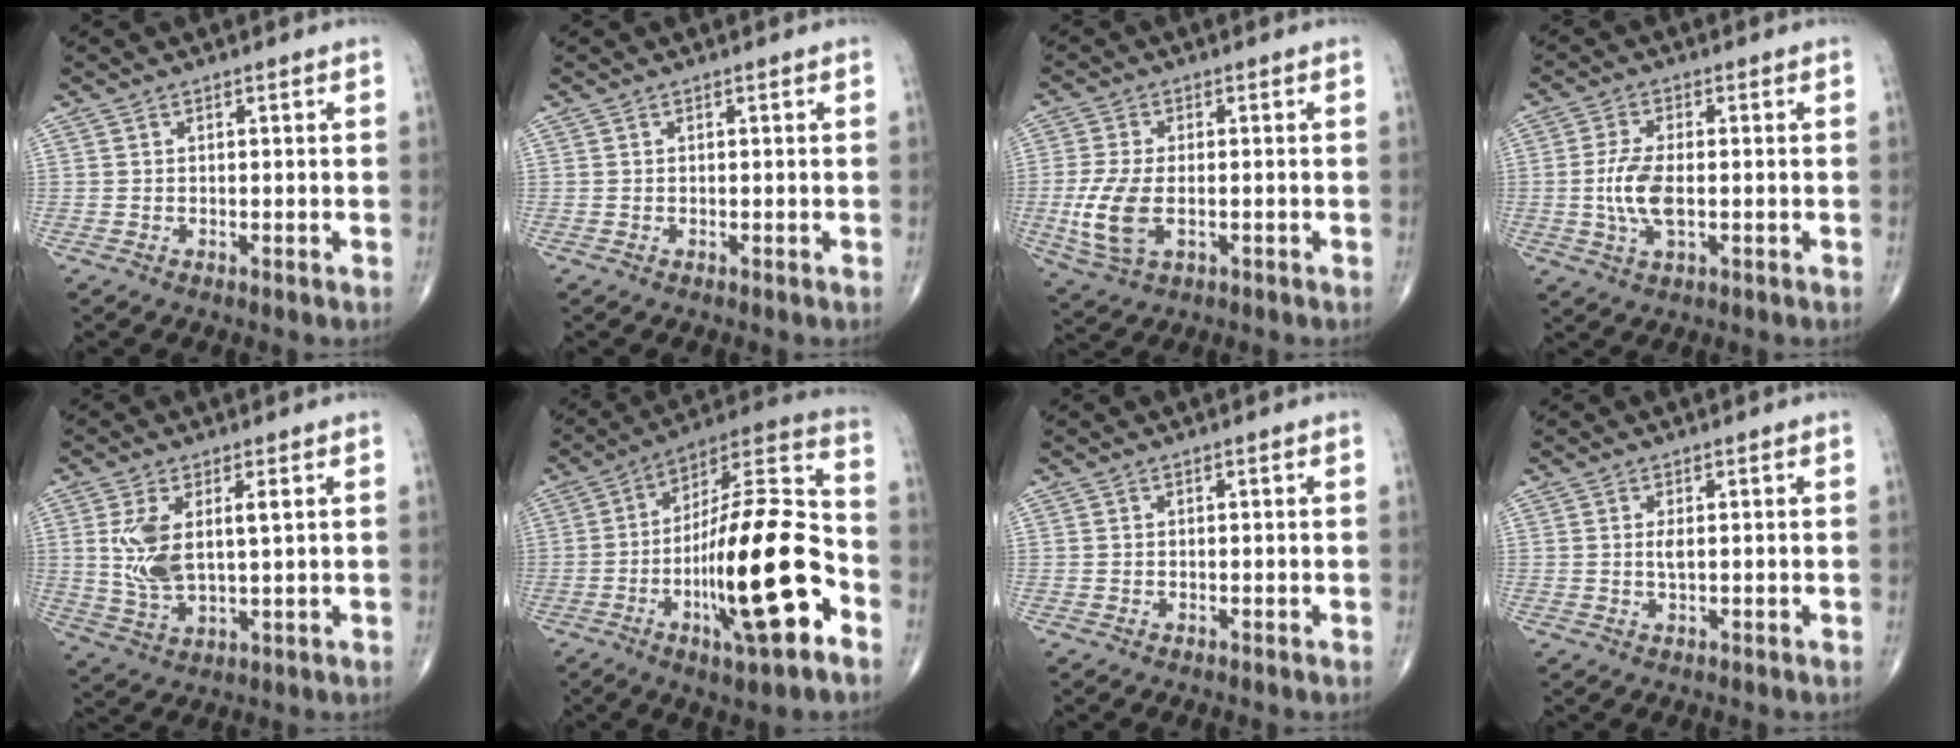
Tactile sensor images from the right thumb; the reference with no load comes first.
{"total": 0.0}
{"total": 9.0, "force": [-1.6, 4.8, 7.4], "torque": [-0.168, -0.006, -0.028]}
{"total": 7.1, "force": [-0.7, 3.1, 6.4], "torque": [-0.136, -0.001, -0.015]}
{"total": 9.1, "force": [2.1, 4.0, 8.0], "torque": [-0.164, -0.012, 0.049]}
{"total": 24.5, "force": [-7.9, 6.1, 22.3], "torque": [-0.375, 0.040, -0.121]}
{"total": 0.0}
{"total": 1.5, "force": [0.2, 0.4, 1.4], "torque": [-0.031, -0.003, 0.006]}